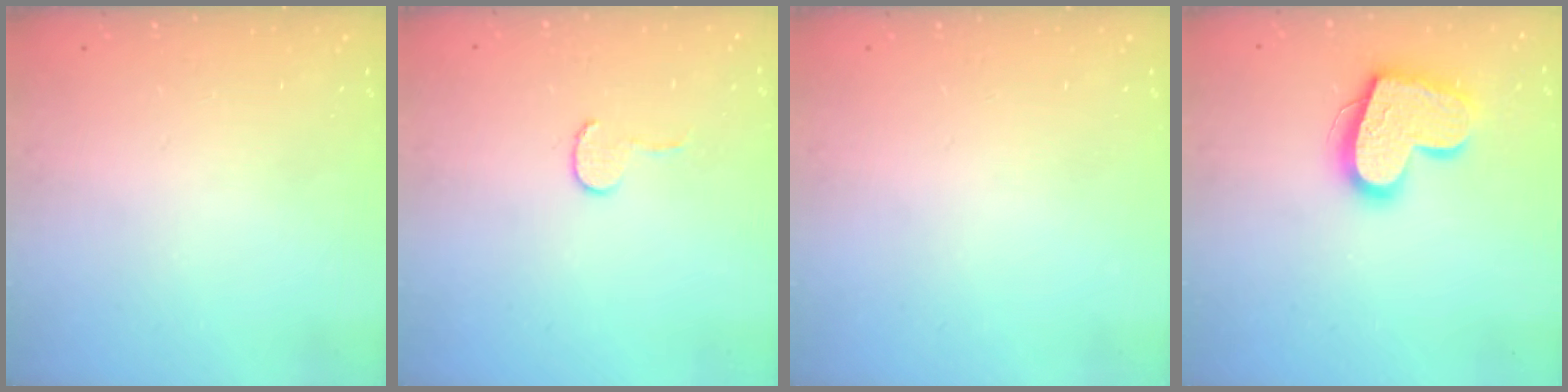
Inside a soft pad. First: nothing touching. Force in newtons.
{"total": 4.5, "press": 4.4, "slide": 0.4}
{"total": 0.0}
{"total": 16.9, "press": 16.9, "slide": 1.3}